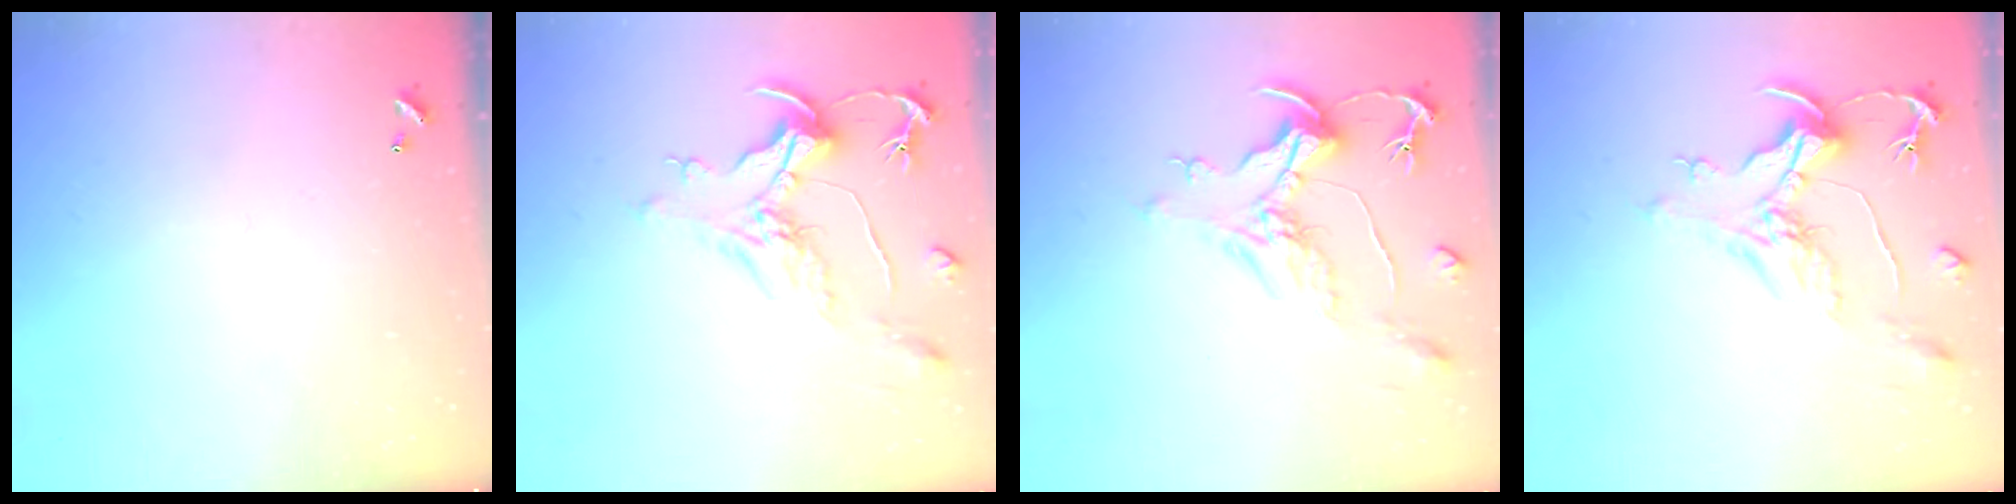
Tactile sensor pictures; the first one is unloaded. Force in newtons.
{"total": 2.2, "press": 1.7, "slide": 1.3}
{"total": 2.1, "press": 1.7, "slide": 1.3}
{"total": 2.3, "press": 1.8, "slide": 1.3}